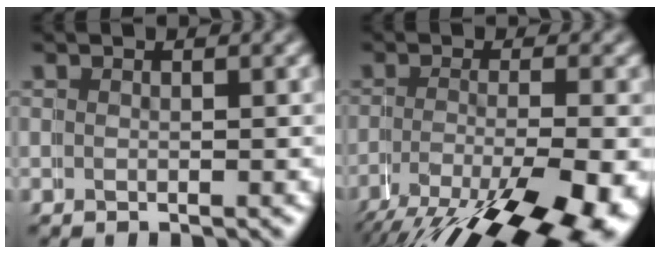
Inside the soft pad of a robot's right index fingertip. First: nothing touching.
{"total": 10.1, "force": [-3.9, 4.0, 8.4], "torque": [-0.139, -0.038, -0.041]}